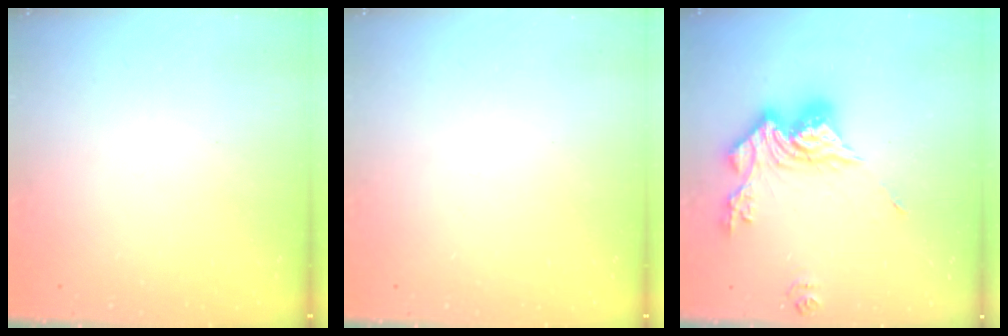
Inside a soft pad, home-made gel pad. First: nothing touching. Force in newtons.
{"total": 0.0}
{"total": 16.4, "press": 16.3, "slide": 1.9}